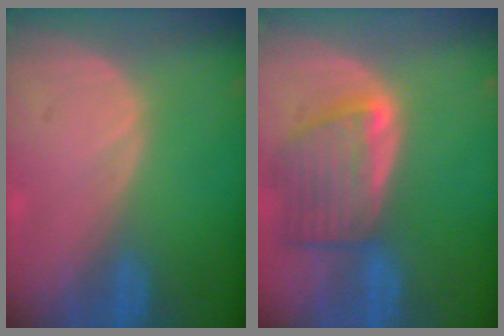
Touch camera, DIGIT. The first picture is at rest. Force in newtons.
{"total": 7.8, "press": 7.1, "slide": 3.2}